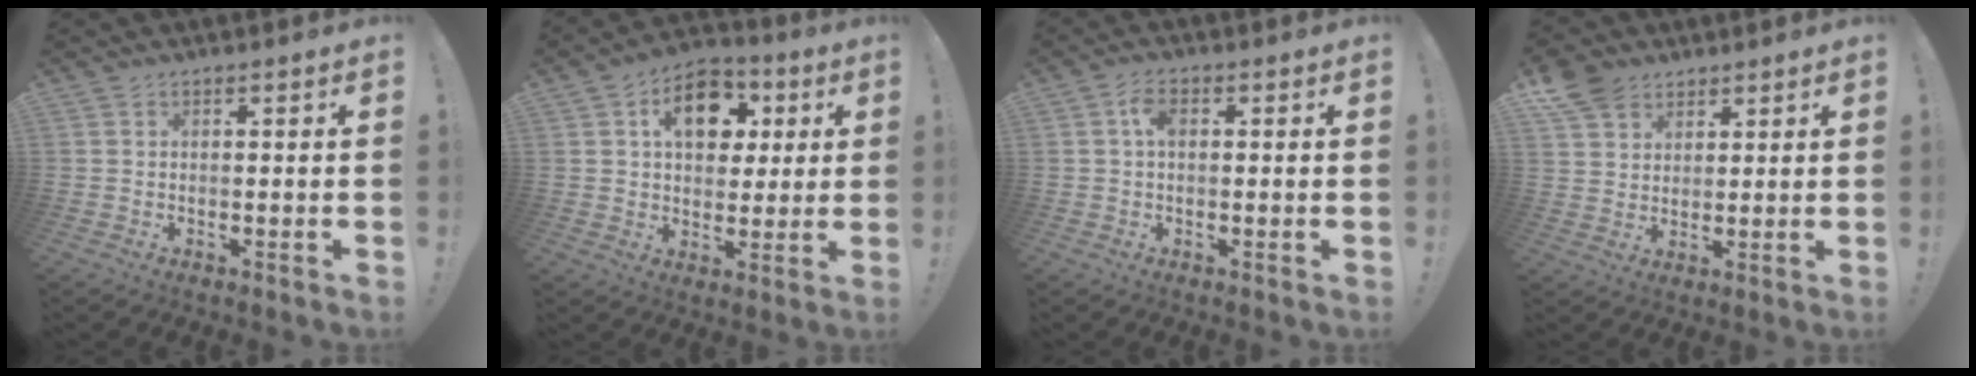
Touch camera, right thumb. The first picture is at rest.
{"total": 13.4, "force": [4.6, 9.7, 8.0], "torque": [-0.101, -0.009, 0.081]}
{"total": 4.1, "force": [0.6, 2.4, 3.3], "torque": [-0.057, 0.008, 0.009]}
{"total": 8.3, "force": [5.4, 5.8, 2.4], "torque": [-0.038, -0.030, 0.108]}